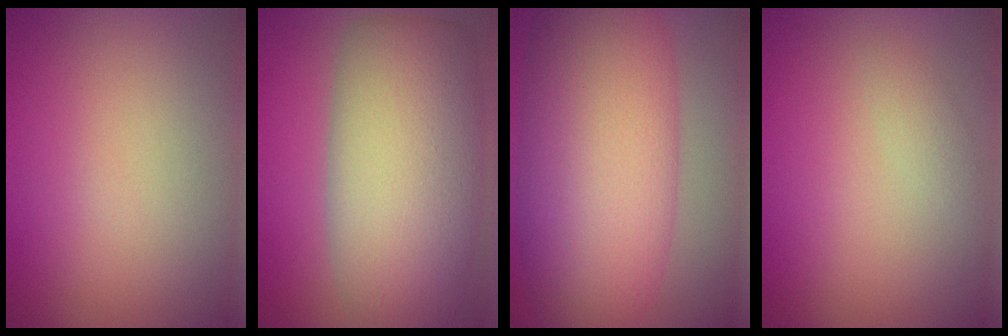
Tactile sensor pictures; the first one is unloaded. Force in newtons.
{"total": 10.8, "press": 10.8, "slide": 0.4}
{"total": 11.8, "press": 11.8, "slide": 0.2}
{"total": 0.9, "press": 0.9, "slide": 0.1}